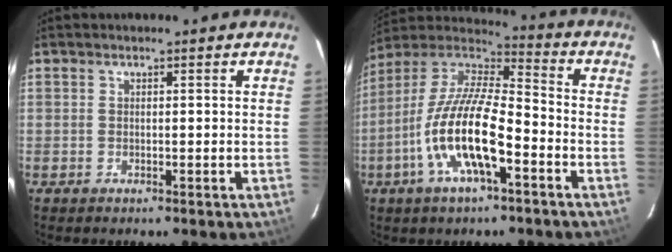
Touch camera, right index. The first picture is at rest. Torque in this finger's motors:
{"motor_torque": [1.67, -0.47, 0.92, 0.21]}